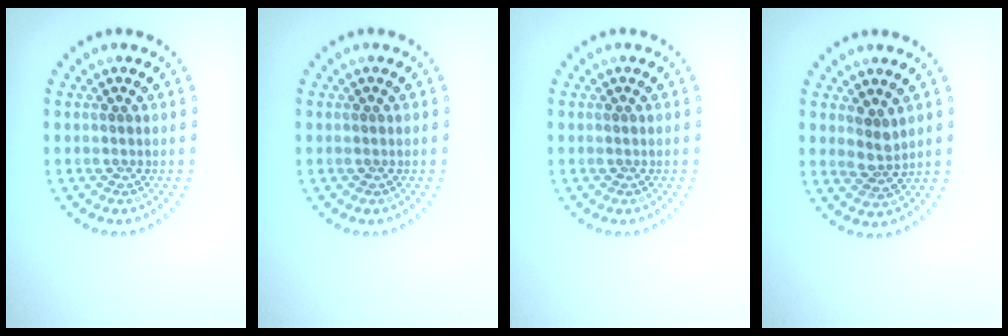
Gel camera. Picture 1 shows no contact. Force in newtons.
{"total": 0.0}
{"total": 0.0}
{"total": 1.9, "press": 1.5, "slide": 1.2}